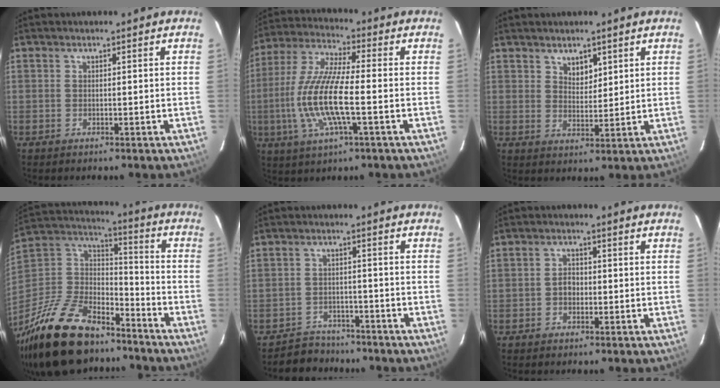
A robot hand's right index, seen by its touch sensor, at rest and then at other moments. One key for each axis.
{"total": 14.6, "fx": -2.9, "fy": 2.8, "fz": 14.0, "tx": -0.288, "ty": -0.008, "tz": -0.055}
{"total": 3.4, "fx": 2.4, "fy": 1.9, "fz": 1.6, "tx": -0.019, "ty": 0.001, "tz": 0.042}
{"total": 26.7, "fx": -19.7, "fy": 12.2, "fz": 13.1, "tx": -0.286, "ty": 0.006, "tz": -0.317}
{"total": 5.9, "fx": -5.2, "fy": 2.8, "fz": -0.5, "tx": -0.007, "ty": 0.015, "tz": -0.079}
{"total": 2.3, "fx": -0.5, "fy": 1.9, "fz": 1.2, "tx": -0.021, "ty": 0.008, "tz": -0.011}